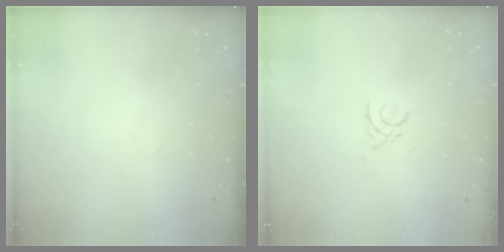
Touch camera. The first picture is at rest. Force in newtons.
{"total": 1.8, "press": 1.7, "slide": 0.4}